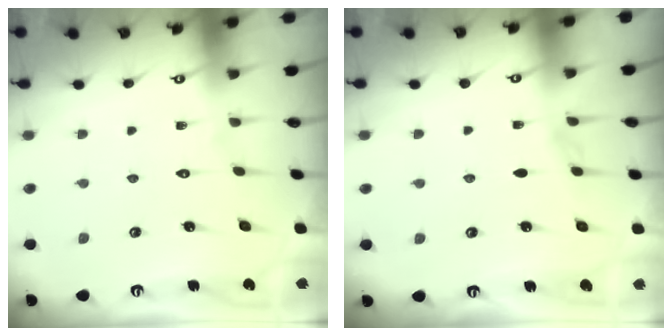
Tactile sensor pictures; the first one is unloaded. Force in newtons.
{"total": 3.1, "press": 3.1, "slide": 0.5}